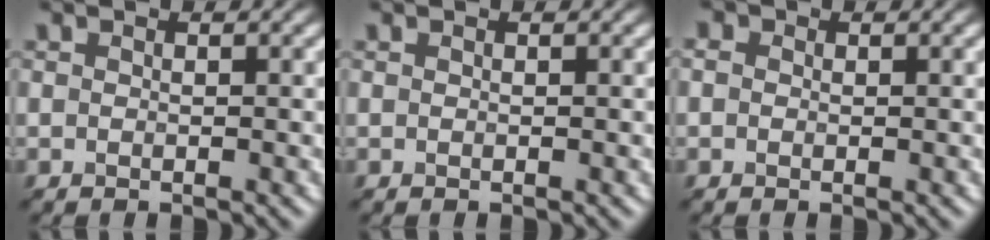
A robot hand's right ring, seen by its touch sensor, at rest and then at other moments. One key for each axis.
{"total": 0.0}
{"total": 0.9, "fx": 0.3, "fy": 0.7, "fz": 0.4, "tx": -0.010, "ty": 0.012, "tz": -0.002}